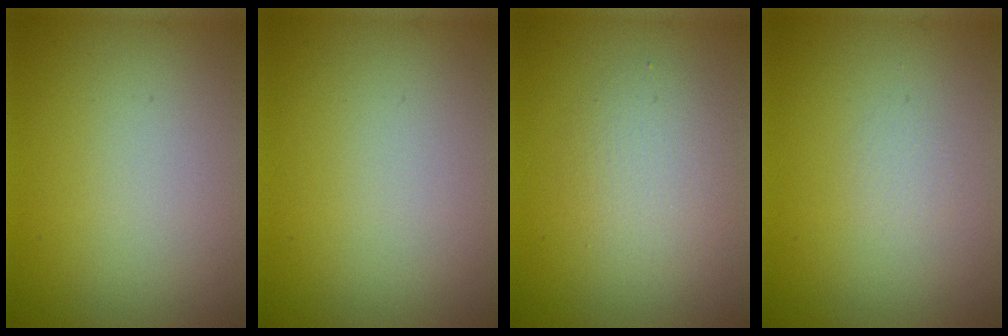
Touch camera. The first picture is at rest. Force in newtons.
{"total": 0.0}
{"total": 2.6, "press": 2.6, "slide": 0.1}
{"total": 0.5, "press": 0.5, "slide": 0.1}